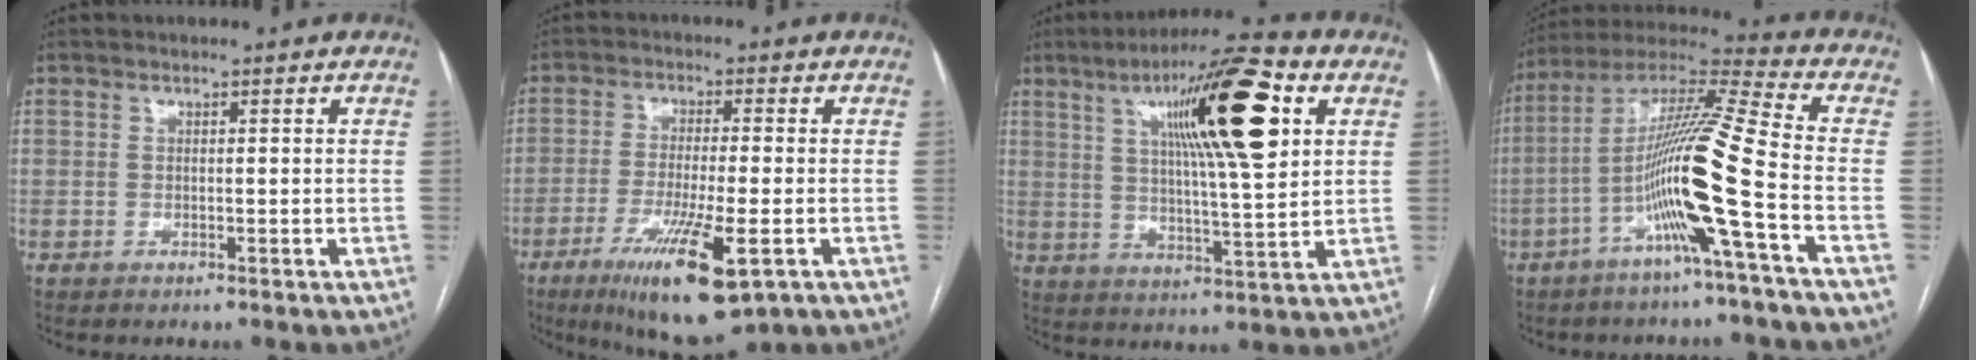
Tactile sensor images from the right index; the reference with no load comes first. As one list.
[{"total": 12.9, "force": [-6.0, 2.0, 11.2], "torque": [-0.197, -0.035, -0.094]}, {"total": 17.6, "force": [6.6, 1.9, 16.2], "torque": [-0.258, 0.018, 0.100]}, {"total": 15.8, "force": [-5.0, -1.8, 14.8], "torque": [-0.284, 0.002, -0.102]}]